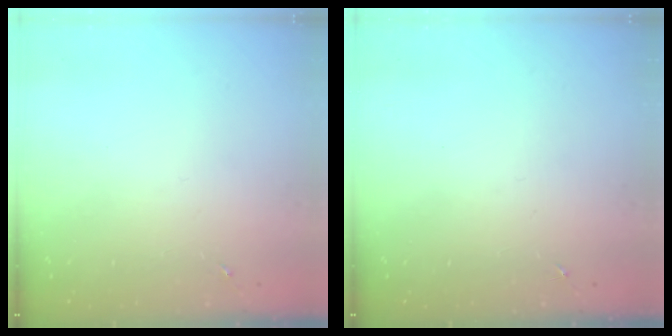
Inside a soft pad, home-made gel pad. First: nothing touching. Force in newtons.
{"total": 0.0}